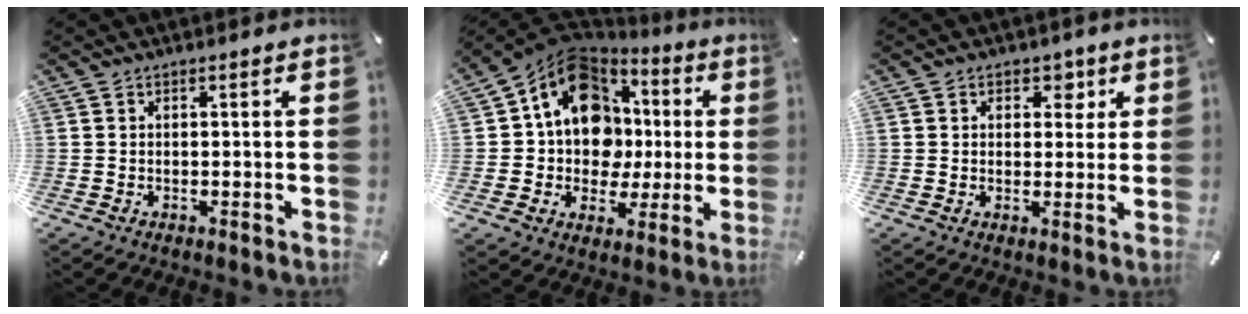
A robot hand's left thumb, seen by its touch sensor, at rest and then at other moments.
{"total": 16.3, "force": [3.8, 13.5, 8.4], "torque": [-0.154, -0.033, 0.073]}
{"total": 4.1, "force": [1.6, 3.3, 1.8], "torque": [-0.004, -0.006, 0.018]}